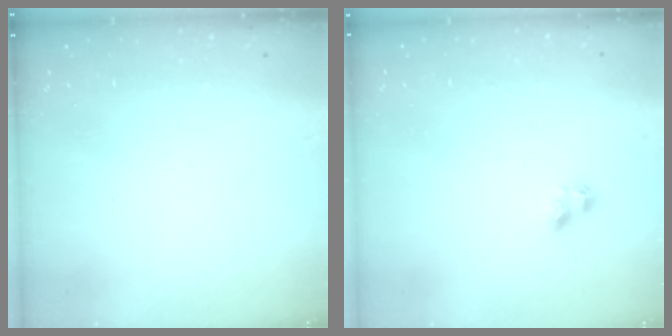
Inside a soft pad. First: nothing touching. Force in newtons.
{"total": 3.3, "press": 3.1, "slide": 1.2}